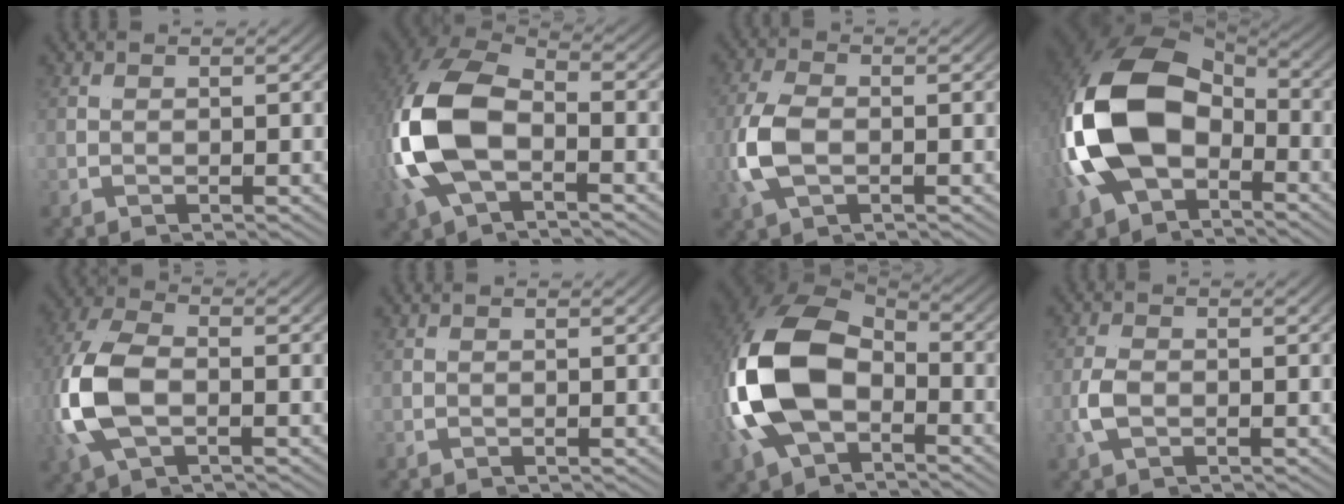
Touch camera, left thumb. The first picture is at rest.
{"total": 13.9, "force": [-1.3, 9.0, 10.5], "torque": [-0.298, -0.019, -0.016]}
{"total": 3.4, "force": [-0.7, 2.0, 2.7], "torque": [-0.093, -0.008, -0.014]}
{"total": 19.0, "force": [-1.5, 11.7, 14.8], "torque": [-0.352, -0.053, 0.001]}
{"total": 8.1, "force": [-0.9, 5.3, 6.0], "torque": [-0.182, -0.018, -0.014]}
{"total": 0.0}
{"total": 17.7, "force": [-2.1, 11.7, 13.0], "torque": [-0.336, -0.055, -0.014]}
{"total": 0.8, "force": [-0.4, 0.5, 0.5], "torque": [-0.032, -0.001, -0.011]}